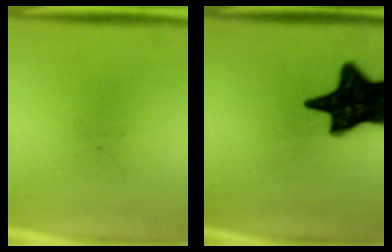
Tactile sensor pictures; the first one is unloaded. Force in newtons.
{"total": 18.7}